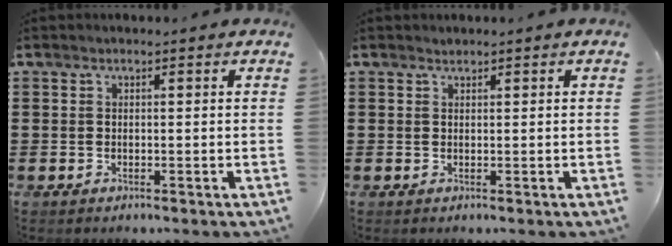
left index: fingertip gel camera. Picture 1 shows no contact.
{"total": 0.6, "force": [0.6, 0.1, 0.0], "torque": [-0.001, 0.000, 0.013]}